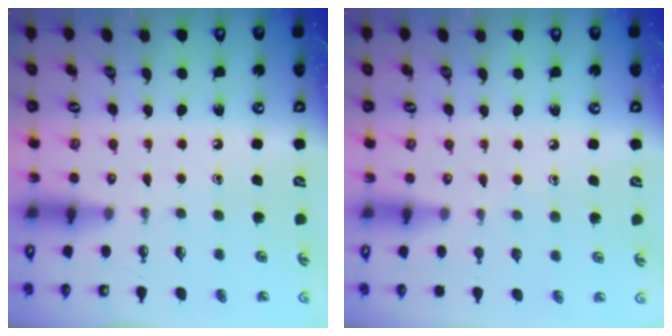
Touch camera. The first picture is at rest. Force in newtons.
{"total": 5.2, "press": 5.2, "slide": 0.6}